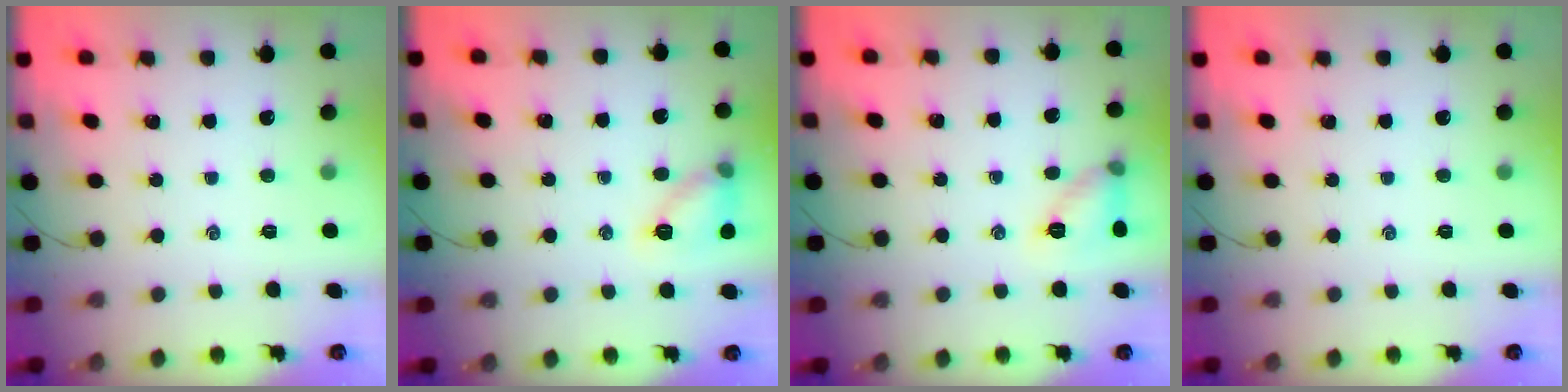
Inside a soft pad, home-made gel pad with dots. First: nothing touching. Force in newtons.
{"total": 10.5, "press": 10.5, "slide": 0.6}
{"total": 8.8, "press": 8.7, "slide": 1.3}
{"total": 0.0}